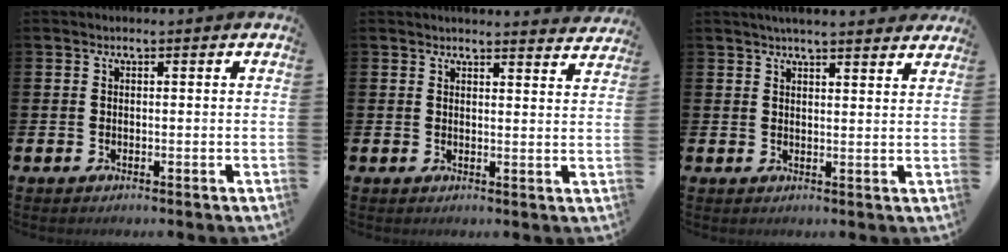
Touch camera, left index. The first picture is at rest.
{"total": 2.9, "force": [2.9, -0.1, 0.0], "torque": [0.003, -0.021, 0.051]}
{"total": 3.8, "force": [3.8, -0.2, 0.8], "torque": [-0.022, -0.013, 0.068]}